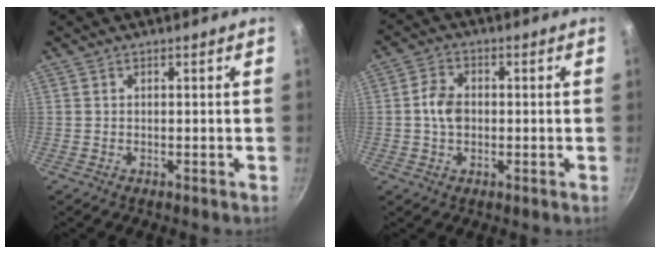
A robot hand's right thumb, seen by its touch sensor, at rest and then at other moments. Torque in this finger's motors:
{"motor_torque": [-0.17, 0.36, 0.60, -0.14, 0.02]}